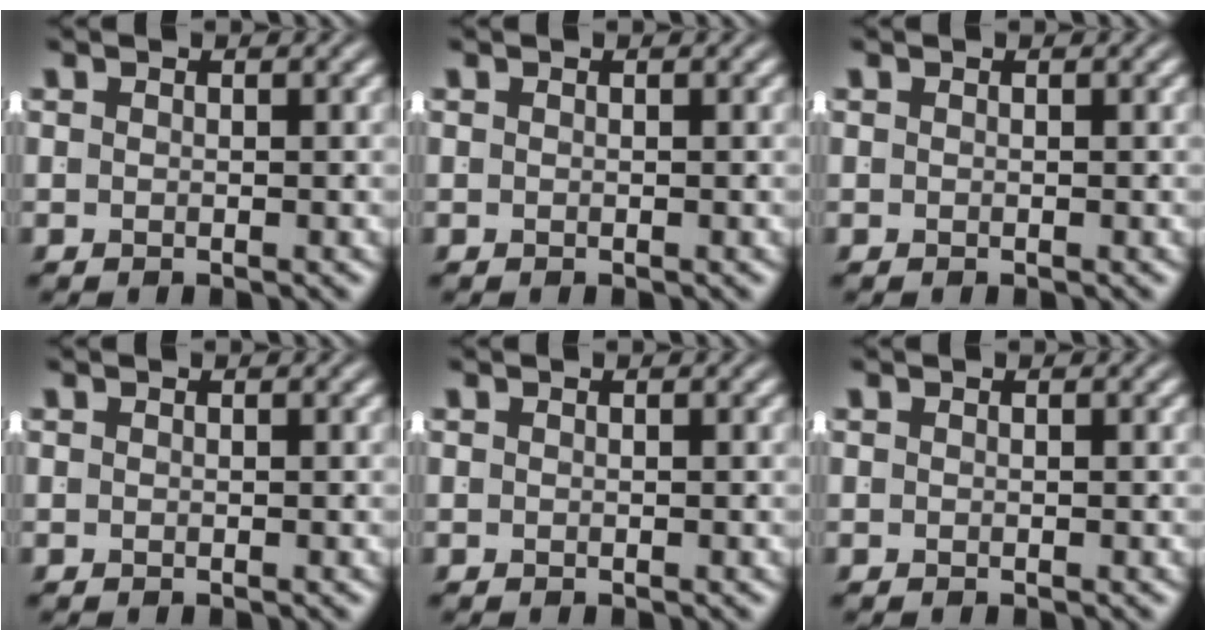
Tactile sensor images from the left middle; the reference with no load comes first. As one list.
[{"total": 0.0}, {"total": 0.0}, {"total": 0.0}, {"total": 0.0}, {"total": 0.0}]